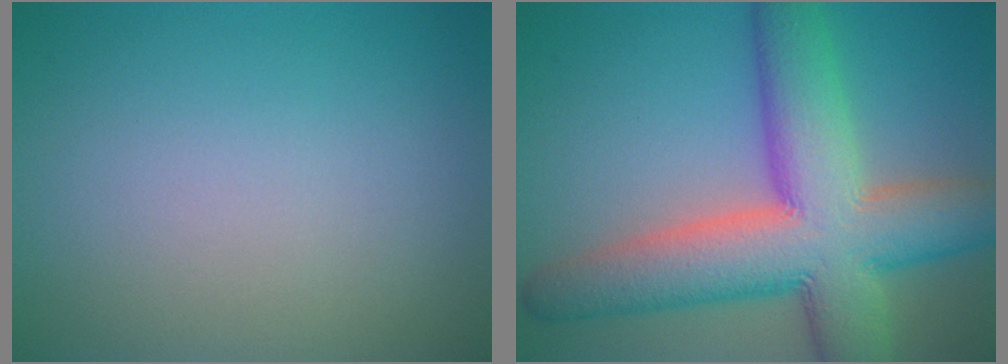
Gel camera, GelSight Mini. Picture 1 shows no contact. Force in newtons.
{"total": 12.2, "press": 12.2, "slide": 0.6}